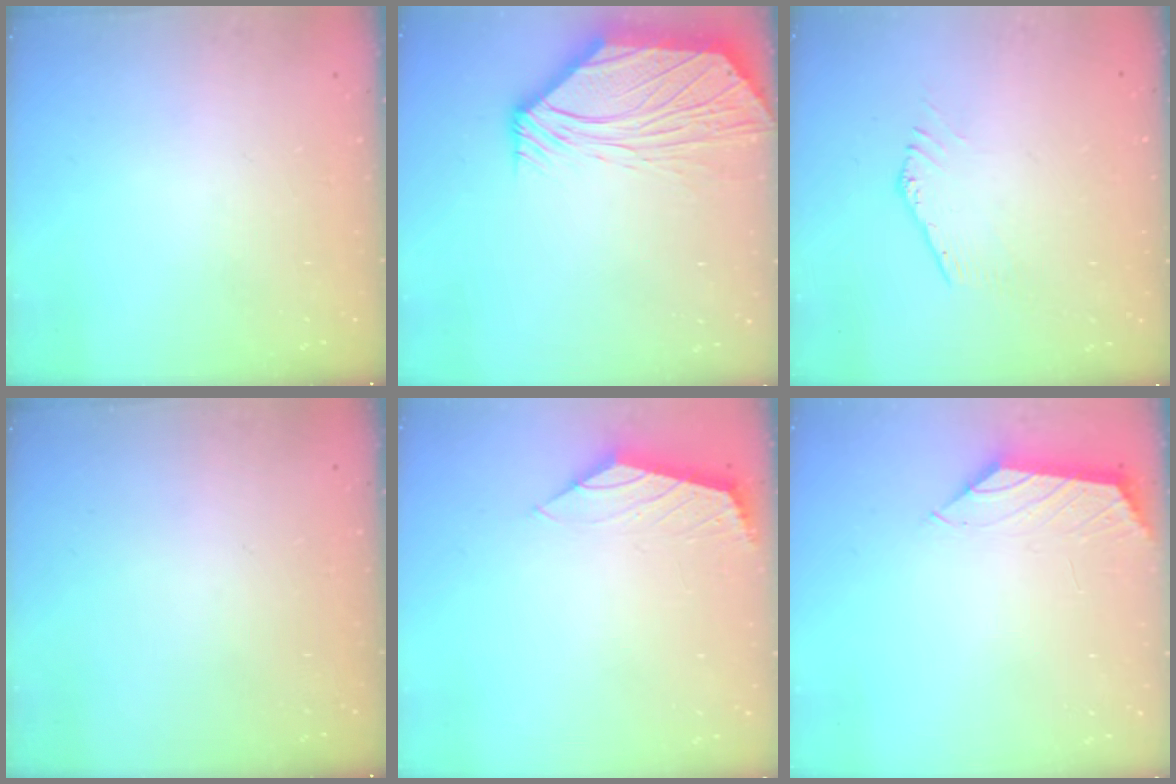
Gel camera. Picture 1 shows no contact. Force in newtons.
{"total": 12.0, "press": 11.8, "slide": 2.0}
{"total": 1.4, "press": 1.4, "slide": 0.1}
{"total": 0.0}
{"total": 2.1, "press": 2.0, "slide": 0.6}
{"total": 0.9, "press": 0.8, "slide": 0.4}